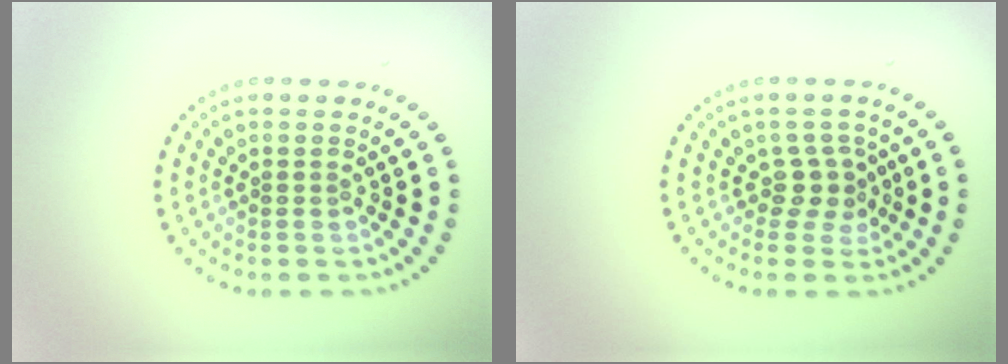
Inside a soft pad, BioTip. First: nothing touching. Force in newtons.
{"total": 2.2, "press": 1.7, "slide": 1.3}